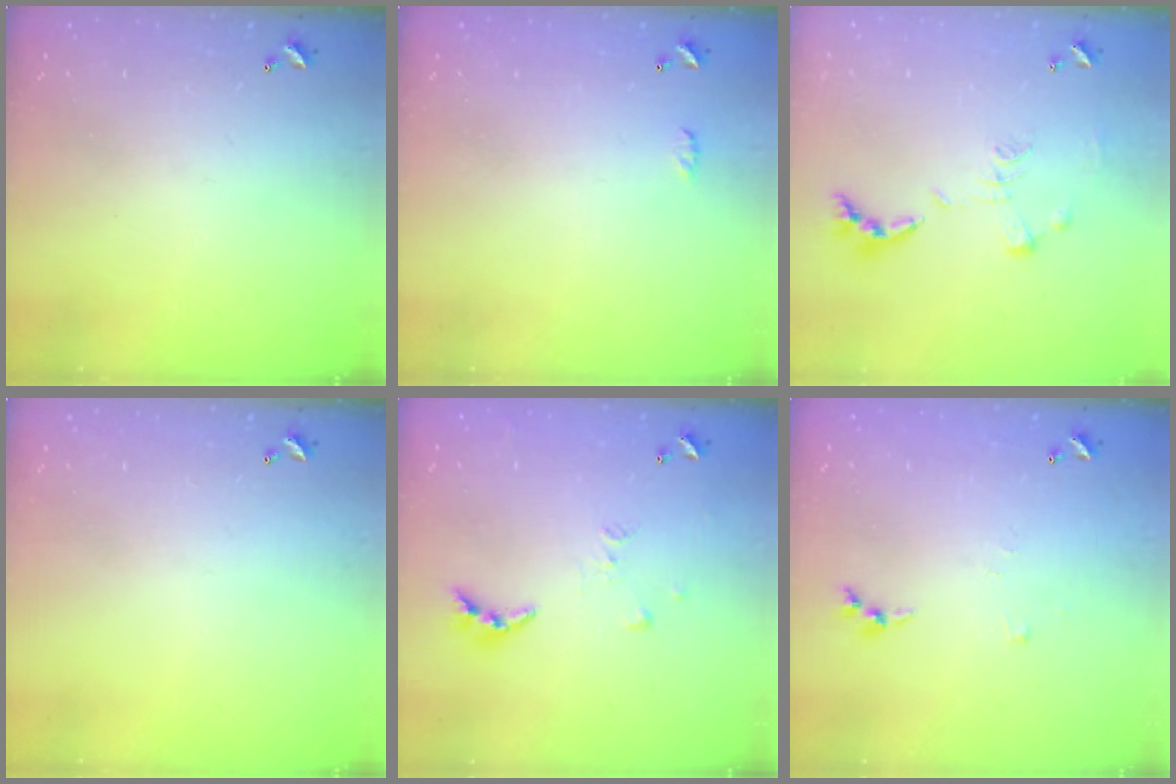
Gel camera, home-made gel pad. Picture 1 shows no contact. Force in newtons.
{"total": 3.0, "press": 3.0, "slide": 0.5}
{"total": 1.1, "press": 1.0, "slide": 0.4}
{"total": 0.0}
{"total": 8.1, "press": 8.1, "slide": 0.7}
{"total": 3.7, "press": 3.7, "slide": 0.5}